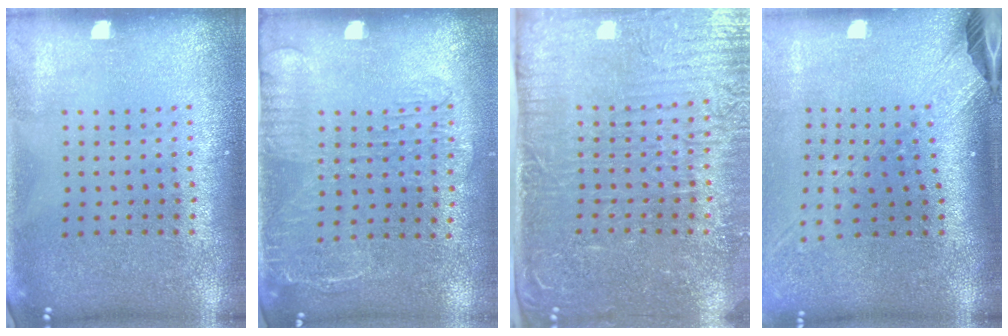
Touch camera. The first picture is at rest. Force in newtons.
{"total": 1.6, "press": 1.2, "slide": 1.1}
{"total": 5.1, "press": 4.4, "slide": 2.6}
{"total": 2.6, "press": 1.9, "slide": 1.7}